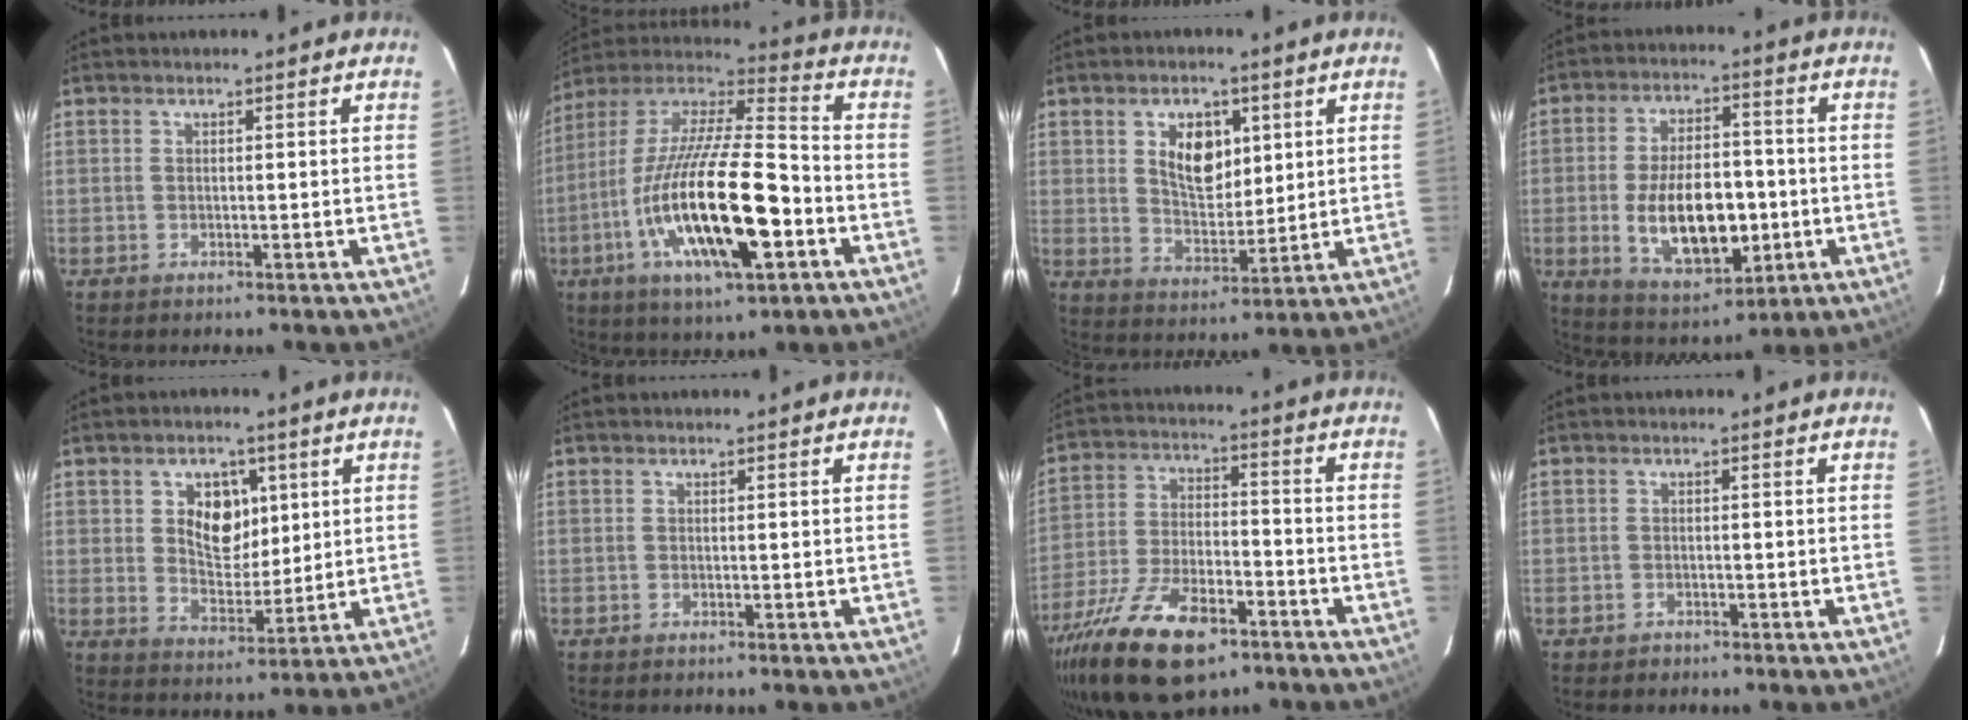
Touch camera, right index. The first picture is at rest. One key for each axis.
{"total": 24.6, "fx": -8.4, "fy": 6.8, "fz": 22.2, "tx": -0.414, "ty": -0.033, "tz": -0.153}
{"total": 8.8, "fx": 3.2, "fy": 5.5, "fz": 6.1, "tx": -0.100, "ty": 0.003, "tz": 0.062}
{"total": 15.8, "fx": -2.9, "fy": 8.1, "fz": 13.3, "tx": -0.249, "ty": 0.000, "tz": -0.027}
{"total": 8.5, "fx": 2.7, "fy": 5.9, "fz": 5.5, "tx": -0.091, "ty": 0.003, "tz": 0.051}
{"total": 0.0}
{"total": 18.9, "fx": -12.0, "fy": 7.9, "fz": 12.3, "tx": -0.257, "ty": -0.036, "tz": -0.208}
{"total": 1.2, "fx": -0.9, "fy": 0.9, "fz": 0.1, "tx": -0.002, "ty": 0.005, "tz": -0.011}